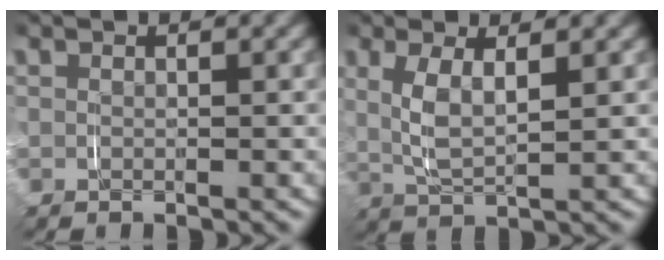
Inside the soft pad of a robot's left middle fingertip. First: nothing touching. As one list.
[{"total": 3.9, "force": [1.0, 1.7, 3.3], "torque": [-0.081, -0.006, 0.021]}]